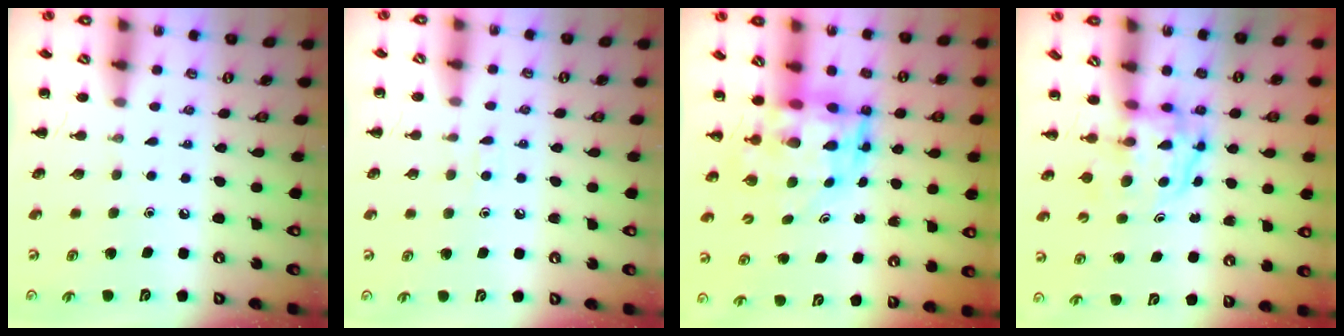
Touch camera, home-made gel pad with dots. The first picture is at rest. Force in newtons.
{"total": 4.0, "press": 3.7, "slide": 1.4}
{"total": 6.5, "press": 6.2, "slide": 2.2}
{"total": 3.9, "press": 3.9, "slide": 0.6}